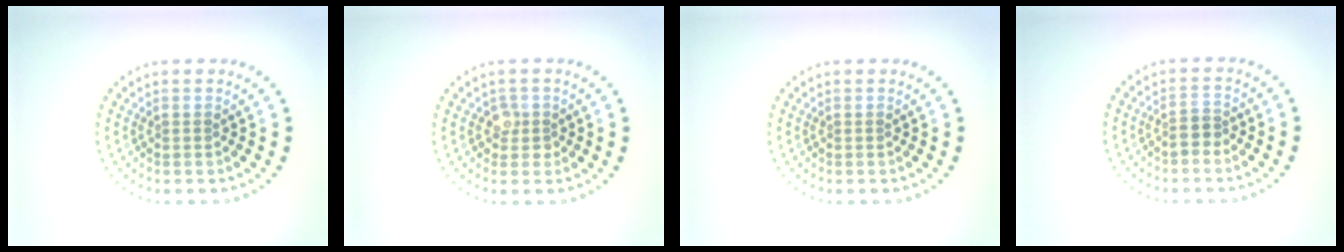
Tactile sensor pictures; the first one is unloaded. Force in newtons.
{"total": 1.6, "press": 1.3, "slide": 0.9}
{"total": 0.0}
{"total": 1.6, "press": 1.4, "slide": 0.7}